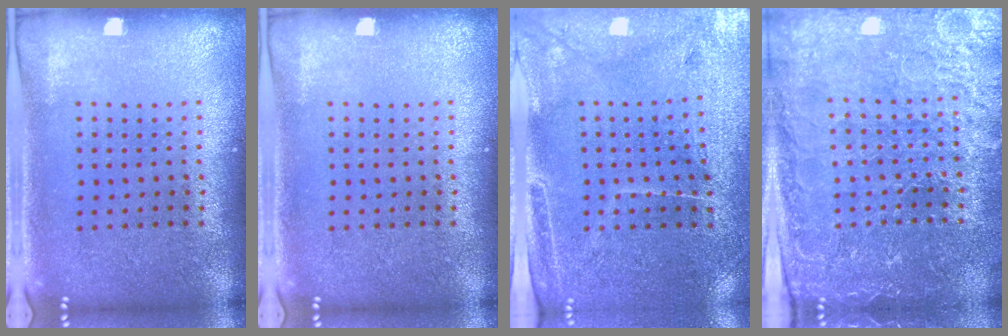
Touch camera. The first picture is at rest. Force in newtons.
{"total": 0.0}
{"total": 3.2, "press": 2.9, "slide": 1.3}
{"total": 3.7, "press": 3.6, "slide": 1.0}